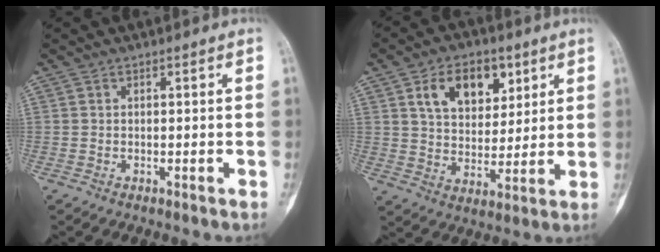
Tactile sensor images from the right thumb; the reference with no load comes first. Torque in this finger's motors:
{"motor_torque": [0.86, 1.24, 0.79, 0.26, 0.23]}